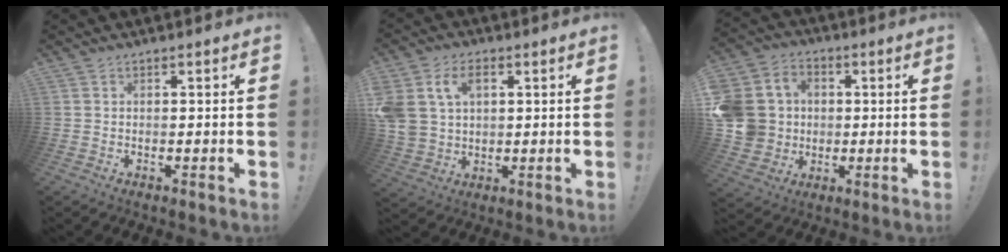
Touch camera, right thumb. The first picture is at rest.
{"total": 10.4, "force": [4.0, 7.6, 5.8], "torque": [-0.129, -0.007, 0.079]}
{"total": 13.1, "force": [-0.2, 12.0, 5.1], "torque": [-0.096, 0.012, 0.005]}